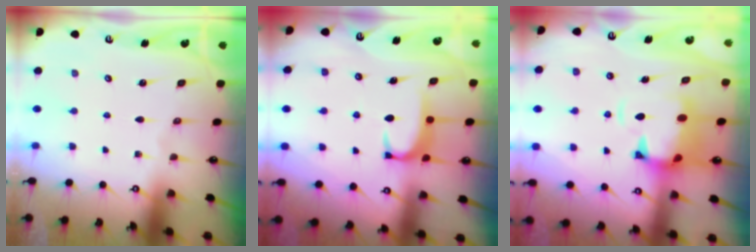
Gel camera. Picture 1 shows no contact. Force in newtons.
{"total": 1.9, "press": 1.9, "slide": 0.5}
{"total": 2.8, "press": 2.4, "slide": 1.4}